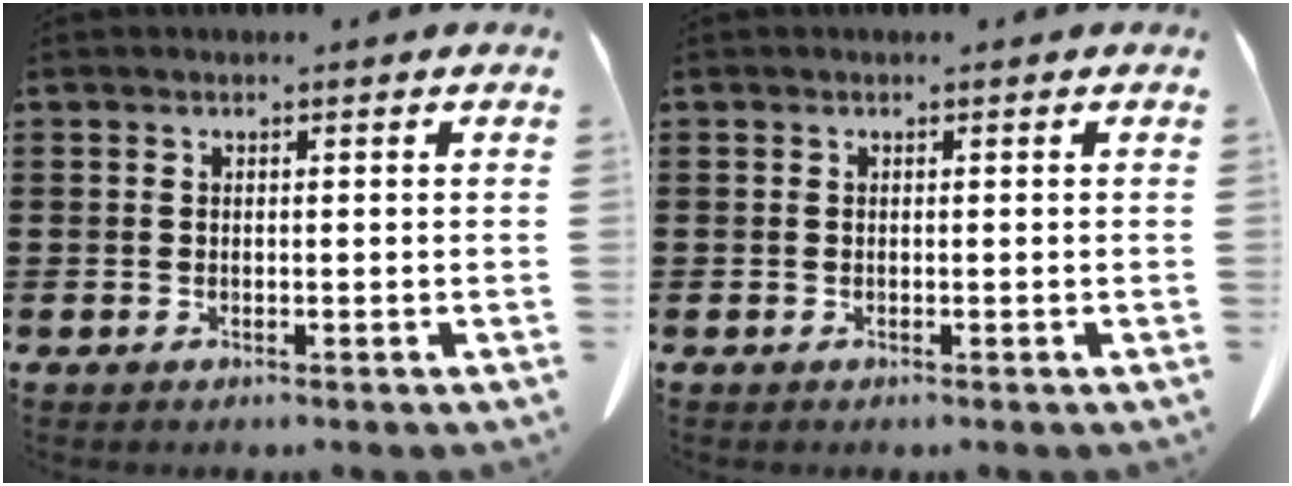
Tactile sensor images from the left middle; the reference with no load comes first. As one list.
[{"total": 0.0}]